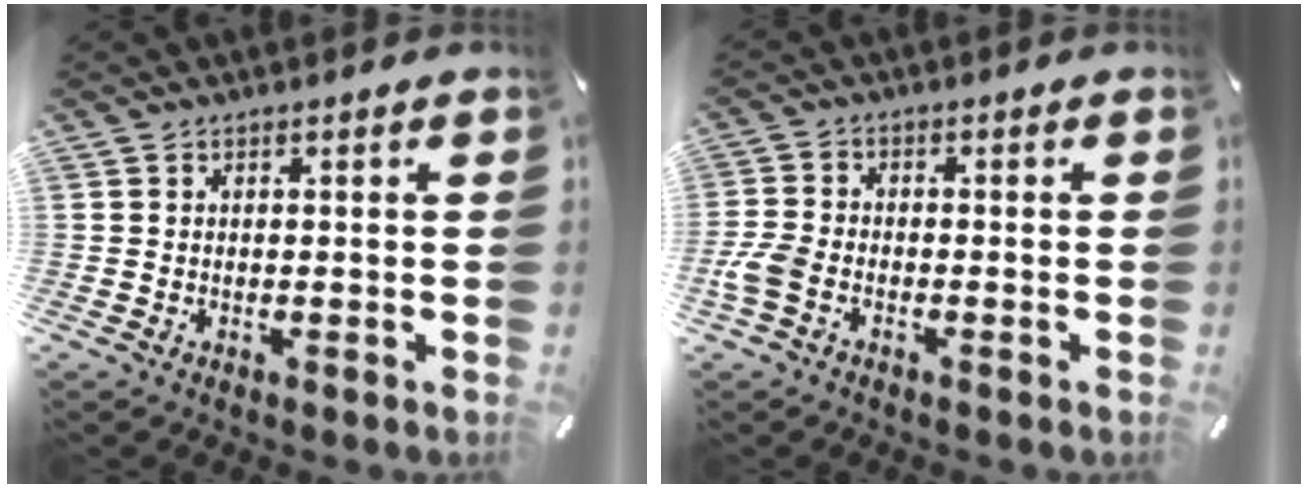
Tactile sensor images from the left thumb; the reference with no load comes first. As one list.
[{"total": 5.0, "force": [-2.4, 2.9, 3.3], "torque": [-0.084, 0.004, -0.050]}]